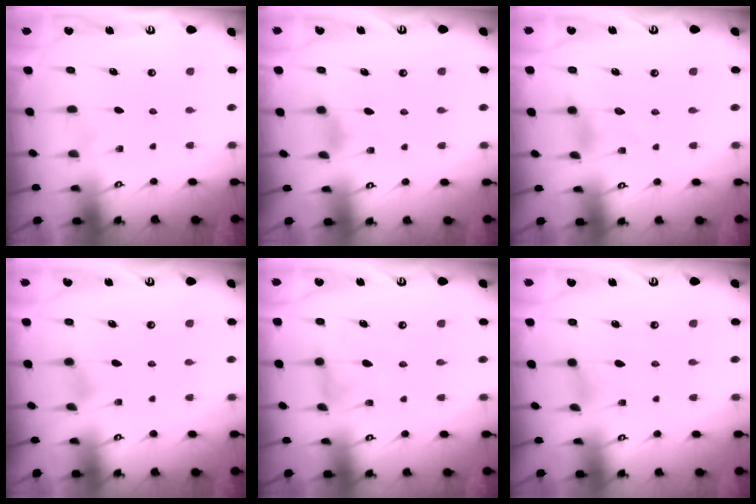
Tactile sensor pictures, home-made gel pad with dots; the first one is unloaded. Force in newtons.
{"total": 1.8, "press": 1.7, "slide": 0.5}
{"total": 0.0}
{"total": 0.7, "press": 0.7, "slide": 0.2}
{"total": 0.0}
{"total": 0.0}